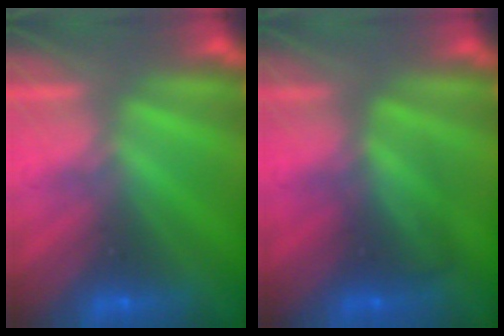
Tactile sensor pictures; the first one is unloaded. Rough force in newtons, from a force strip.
{"total": 2.4}